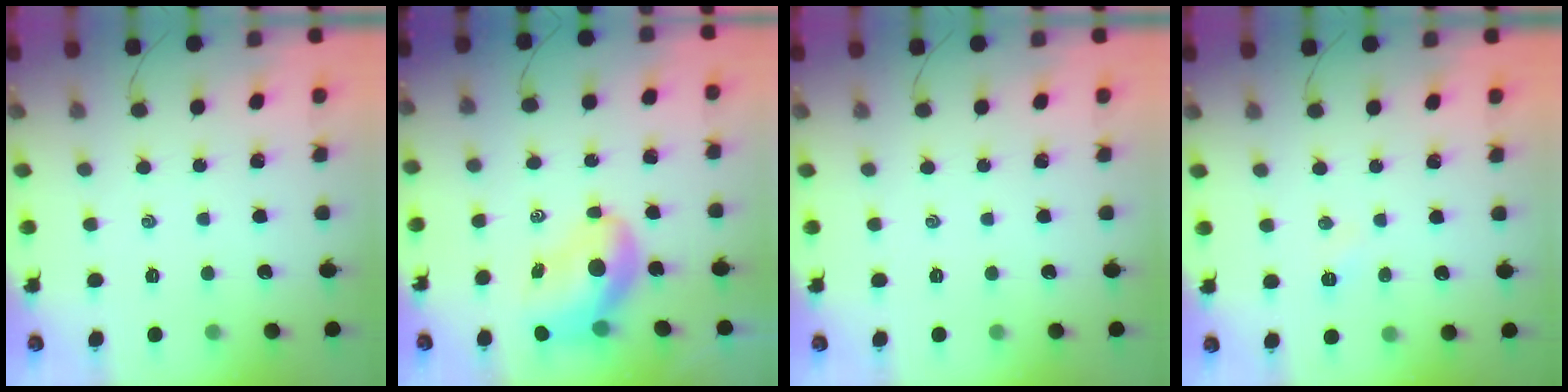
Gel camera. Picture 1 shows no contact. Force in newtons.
{"total": 8.7, "press": 8.4, "slide": 2.1}
{"total": 0.0}
{"total": 2.4, "press": 2.3, "slide": 0.8}